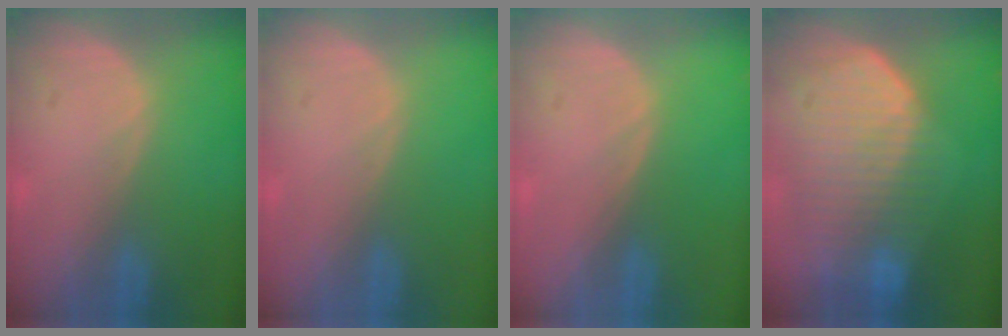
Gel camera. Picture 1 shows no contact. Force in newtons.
{"total": 0.0}
{"total": 0.0}
{"total": 10.7, "press": 9.4, "slide": 5.2}